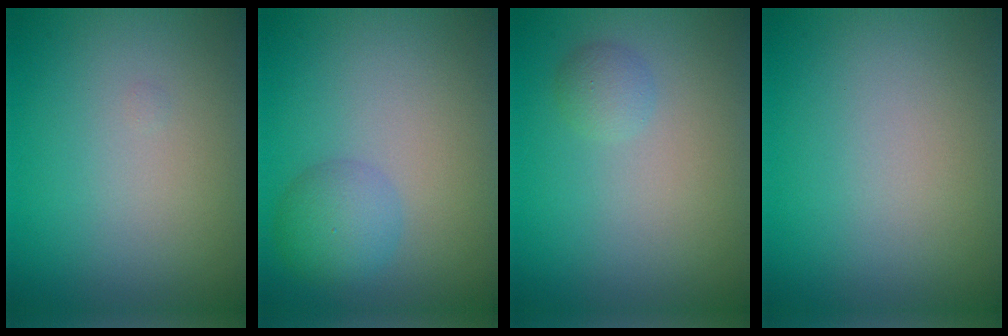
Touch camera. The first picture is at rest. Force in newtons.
{"total": 3.0, "press": 3.0, "slide": 0.1}
{"total": 1.2, "press": 1.2, "slide": 0.1}
{"total": 0.0}